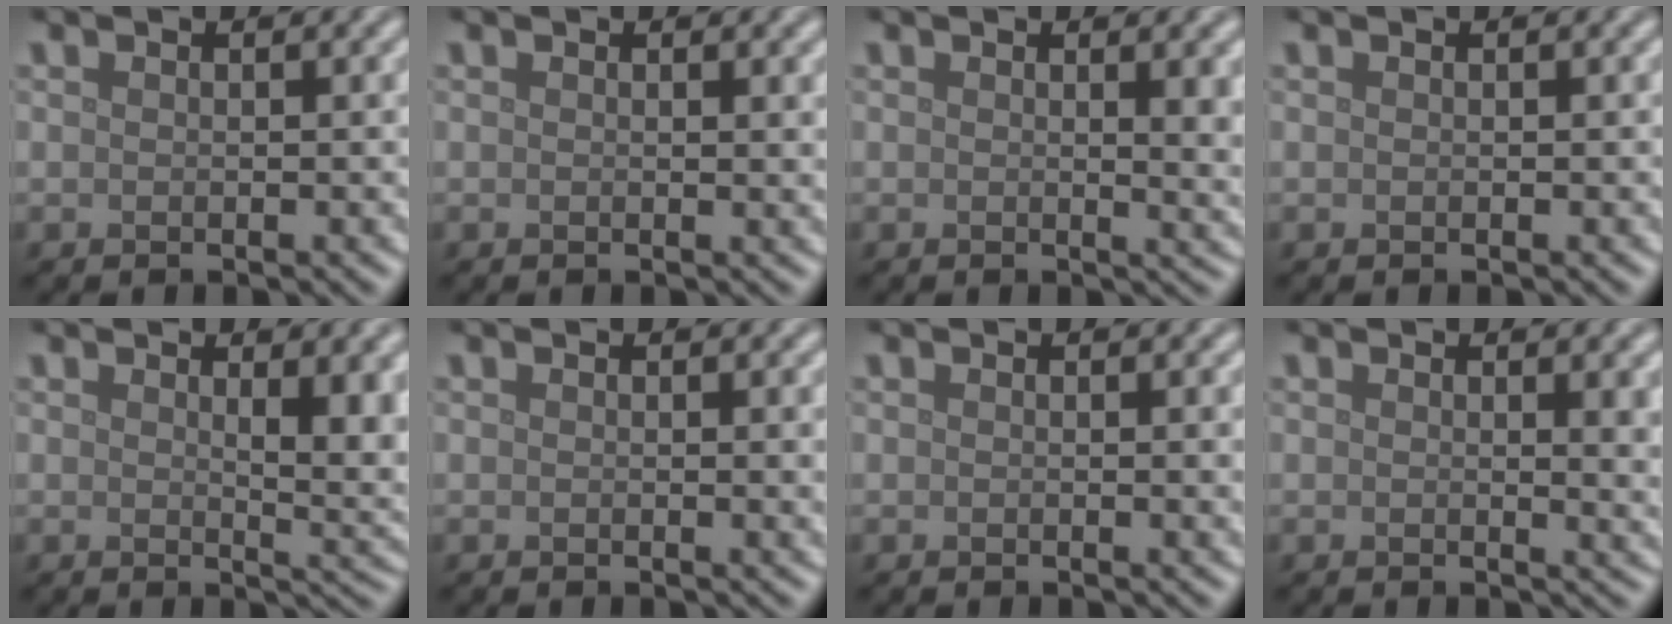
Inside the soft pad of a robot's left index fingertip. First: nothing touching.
{"total": 0.5, "force": [0.3, 0.1, 0.4], "torque": [-0.002, -0.002, 0.004]}
{"total": 3.5, "force": [0.8, 1.1, 3.2], "torque": [-0.031, -0.001, 0.011]}
{"total": 0.0}
{"total": 4.4, "force": [1.4, 1.3, 4.0], "torque": [-0.047, -0.006, 0.024]}
{"total": 1.5, "force": [0.2, 0.4, 1.4], "torque": [-0.014, 0.001, 0.001]}
{"total": 1.2, "force": [0.2, 0.3, 1.1], "torque": [-0.010, 0.000, 0.001]}
{"total": 3.1, "force": [0.7, 1.0, 2.9], "torque": [-0.026, -0.001, 0.009]}